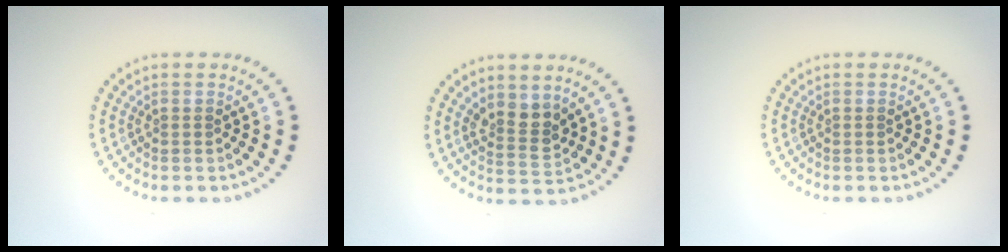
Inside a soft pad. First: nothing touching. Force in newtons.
{"total": 2.6, "press": 2.4, "slide": 1.2}
{"total": 0.0}